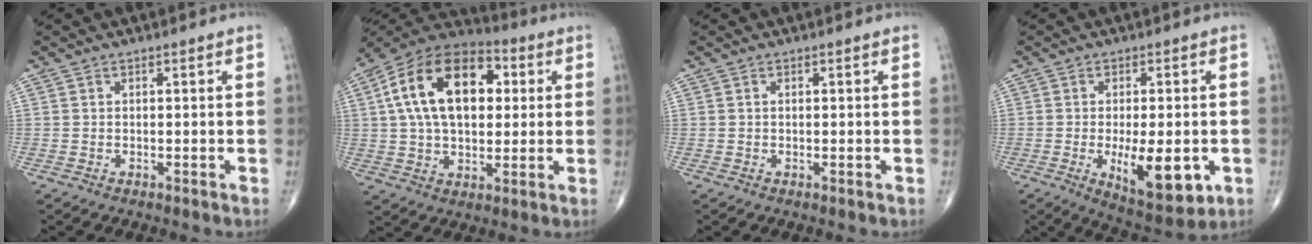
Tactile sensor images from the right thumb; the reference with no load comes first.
{"total": 20.8, "force": [4.4, 12.8, 15.9], "torque": [-0.252, 0.016, 0.065]}
{"total": 0.0}
{"total": 12.5, "force": [-3.0, 5.0, 11.0], "torque": [-0.148, -0.016, -0.033]}